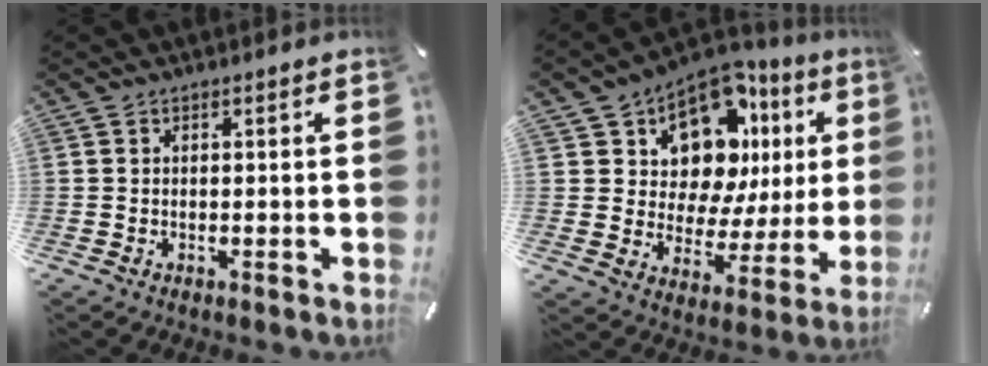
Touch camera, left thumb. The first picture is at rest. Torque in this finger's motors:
{"motor_torque": [2.27, 2.62, 0.33, -0.21, 0.12]}